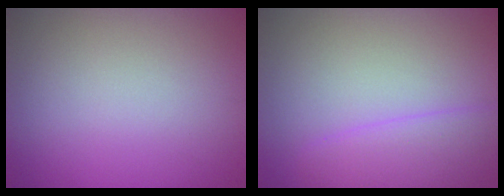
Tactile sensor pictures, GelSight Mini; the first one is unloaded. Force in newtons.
{"total": 3.4, "press": 3.4, "slide": 0.1}